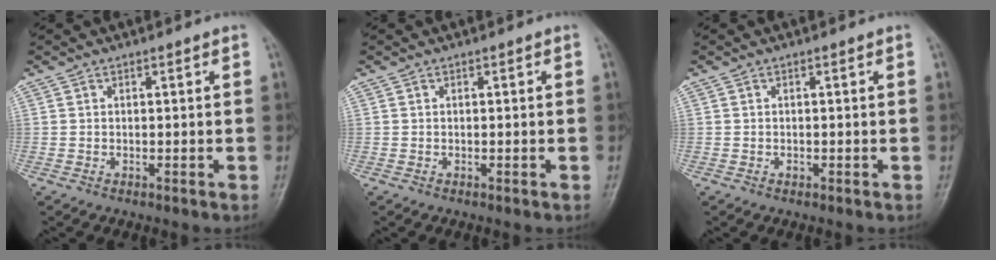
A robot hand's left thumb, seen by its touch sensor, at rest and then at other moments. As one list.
[{"total": 0.0}, {"total": 0.5, "force": [0.0, 0.3, 0.4], "torque": [-0.005, 0.001, 0.001]}]